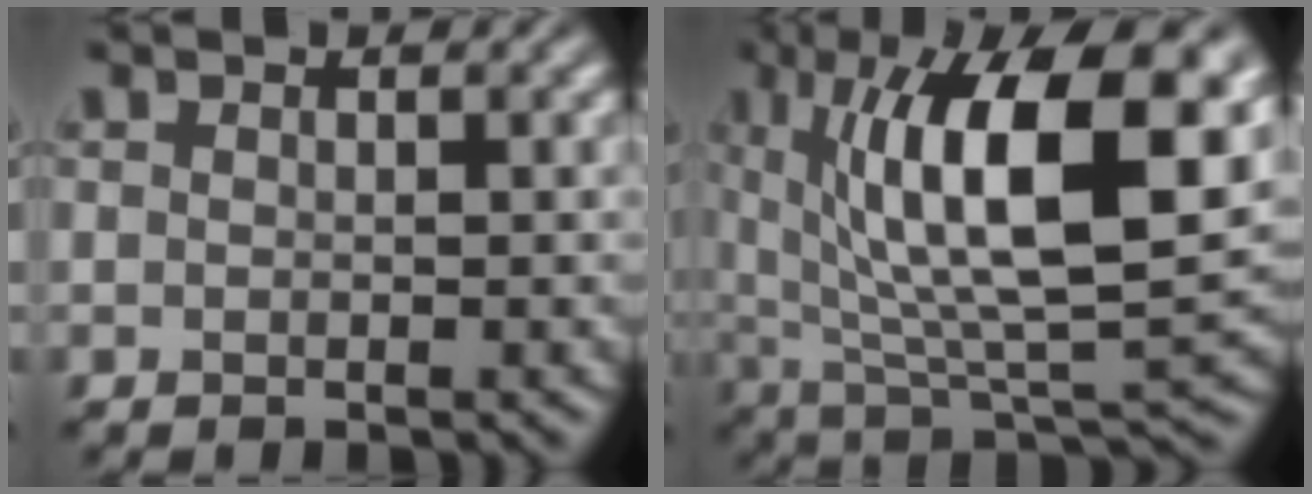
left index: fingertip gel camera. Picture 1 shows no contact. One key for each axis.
{"total": 14.0, "fx": 4.2, "fy": 4.9, "fz": 12.4, "tx": -0.193, "ty": 0.001, "tz": 0.069}